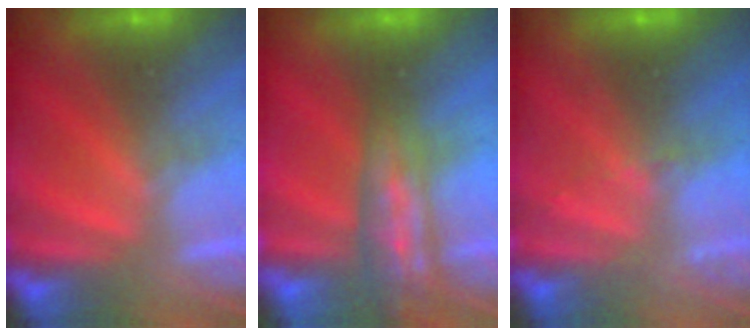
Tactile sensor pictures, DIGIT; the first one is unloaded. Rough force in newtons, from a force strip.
{"total": 2.9}
{"total": 2.0}